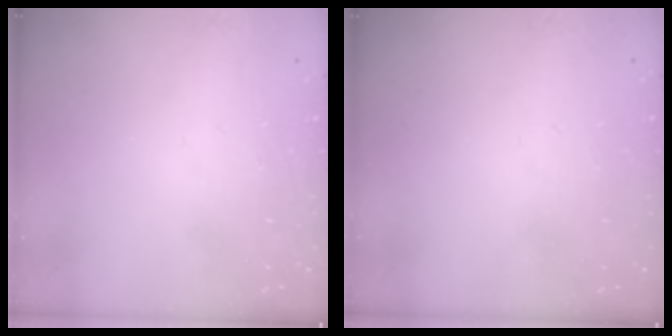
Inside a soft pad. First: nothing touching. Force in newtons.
{"total": 0.0}